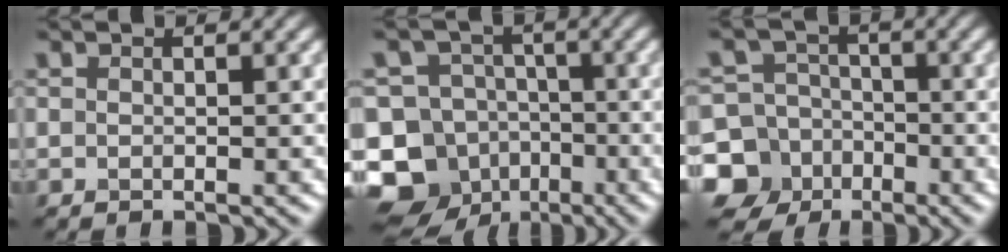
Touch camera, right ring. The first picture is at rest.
{"total": 12.3, "force": [-6.5, 9.9, 3.0], "torque": [-0.059, -0.008, -0.127]}
{"total": 11.1, "force": [-5.1, 9.7, 2.1], "torque": [-0.052, -0.034, -0.117]}